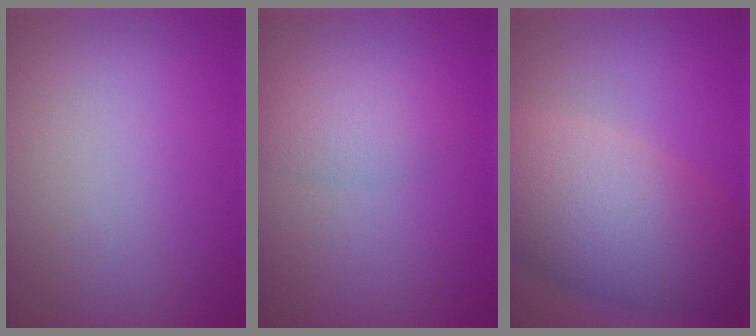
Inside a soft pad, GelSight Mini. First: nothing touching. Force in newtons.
{"total": 2.3, "press": 2.3, "slide": 0.1}
{"total": 10.1, "press": 10.1, "slide": 0.7}